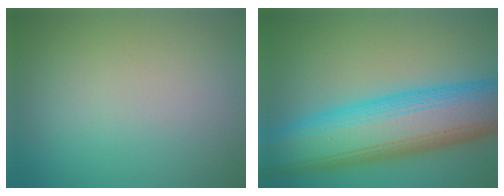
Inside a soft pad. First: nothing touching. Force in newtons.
{"total": 12.5, "press": 12.5, "slide": 0.0}